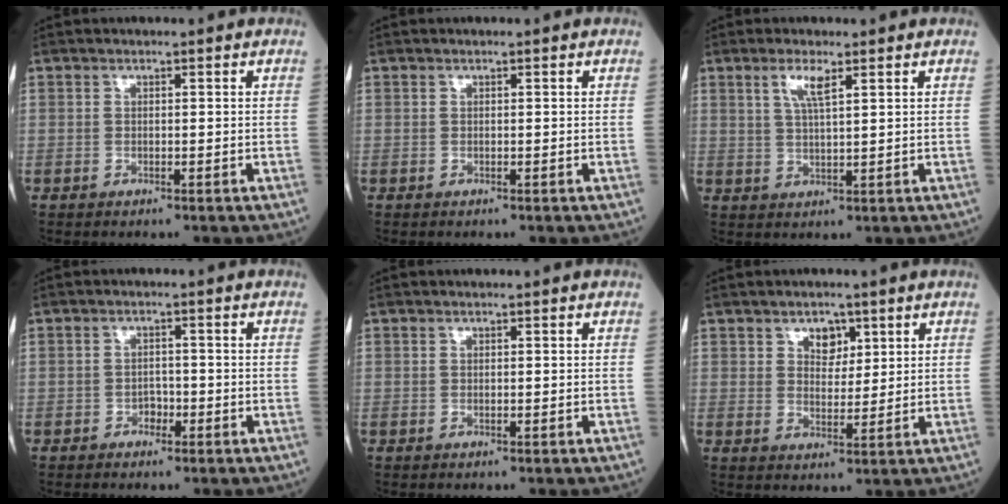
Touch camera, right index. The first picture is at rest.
{"total": 0.0}
{"total": 3.8, "force": [1.9, 0.3, 3.2], "torque": [-0.069, 0.001, 0.038]}
{"total": 1.7, "force": [-1.0, 1.2, 0.8], "torque": [-0.004, 0.008, -0.017]}
{"total": 0.0}
{"total": 3.6, "force": [2.0, 2.4, 2.0], "torque": [-0.027, 0.002, 0.034]}